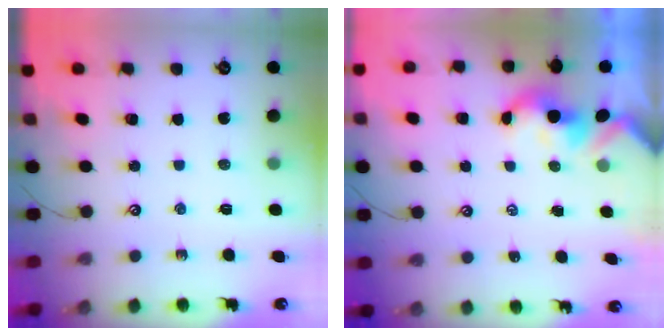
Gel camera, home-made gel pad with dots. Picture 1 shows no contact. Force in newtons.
{"total": 1.6, "press": 1.5, "slide": 0.4}